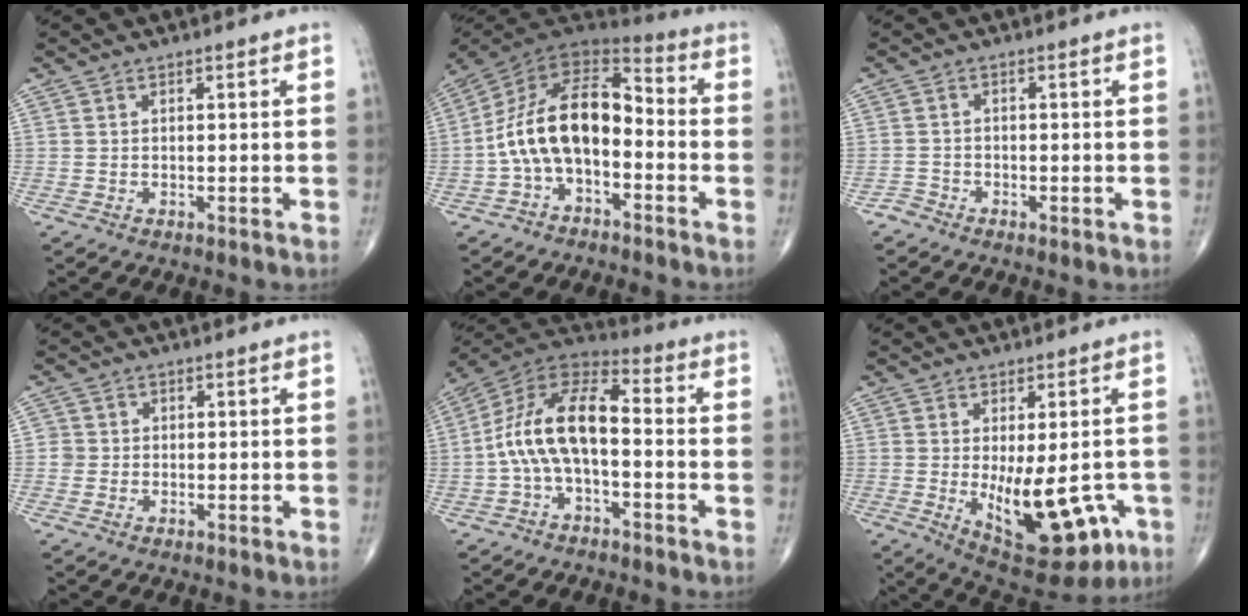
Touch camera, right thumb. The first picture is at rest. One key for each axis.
{"total": 15.1, "fx": -3.0, "fy": 8.5, "fz": 12.1, "tx": -0.205, "ty": 0.069, "tz": -0.064}
{"total": 1.4, "fx": -1.3, "fy": 0.7, "fz": -0.2, "tx": 0.006, "ty": -0.001, "tz": -0.030}
{"total": 1.8, "fx": -0.2, "fy": 1.8, "fz": 0.1, "tx": 0.012, "ty": 0.007, "tz": -0.007}
{"total": 13.3, "fx": -1.9, "fy": 6.3, "fz": 11.6, "tx": -0.217, "ty": 0.053, "tz": -0.046}
{"total": 15.5, "fx": -4.0, "fy": 7.0, "fz": 13.3, "tx": -0.164, "ty": -0.015, "tz": -0.034}